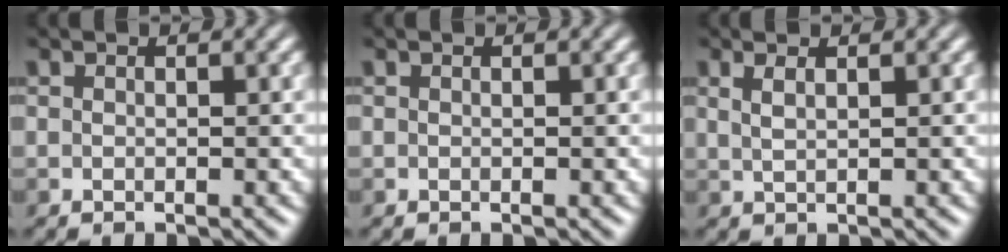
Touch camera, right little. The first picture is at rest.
{"total": 0.0}
{"total": 1.8, "force": [0.9, 0.7, 1.4], "torque": [-0.016, 0.006, 0.007]}